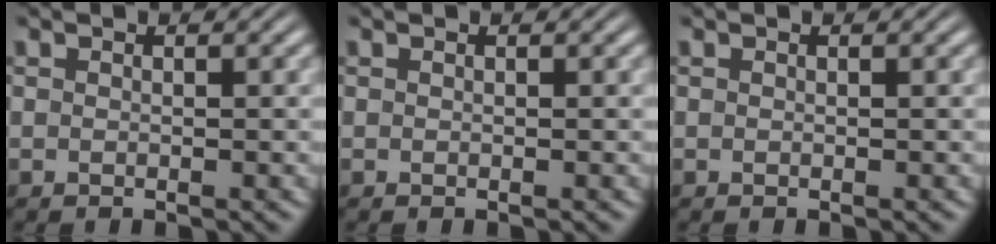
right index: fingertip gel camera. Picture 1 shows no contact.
{"total": 0.0}
{"total": 0.0}